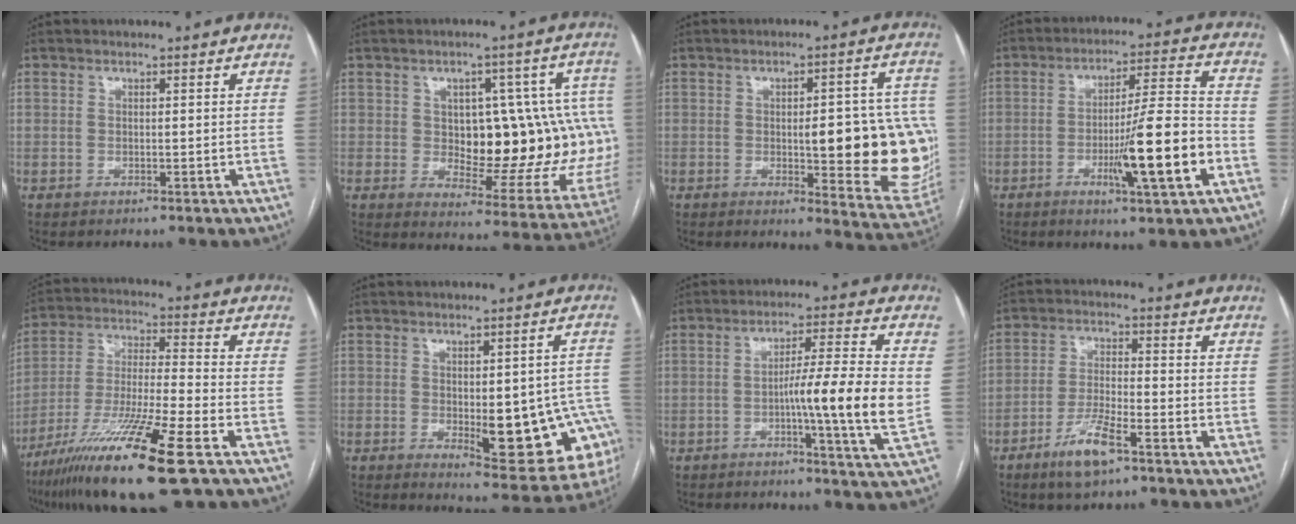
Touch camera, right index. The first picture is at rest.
{"total": 20.7, "force": [0.3, 9.5, 18.4], "torque": [-0.175, 0.031, 0.027]}
{"total": 18.8, "force": [-1.8, 5.3, 18.0], "torque": [-0.149, 0.015, -0.005]}
{"total": 13.7, "force": [-4.6, 0.3, 12.9], "torque": [-0.208, -0.006, -0.074]}
{"total": 18.8, "force": [-10.8, 0.9, 15.4], "torque": [-0.296, -0.046, -0.194]}
{"total": 15.2, "force": [-3.3, 5.4, 13.8], "torque": [-0.119, 0.014, -0.020]}
{"total": 11.4, "force": [-1.5, -1.0, 11.2], "torque": [-0.181, -0.005, -0.031]}
{"total": 7.3, "force": [-4.6, 1.4, 5.5], "torque": [-0.113, -0.008, -0.085]}